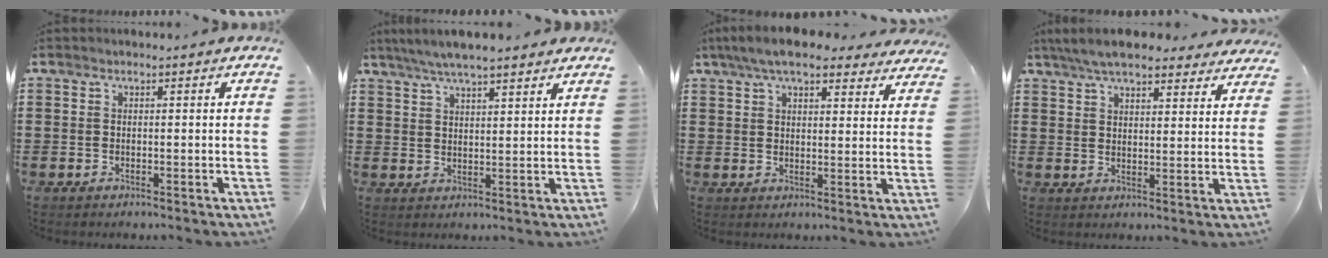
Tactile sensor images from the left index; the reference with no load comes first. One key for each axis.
{"total": 4.7, "fx": 4.1, "fy": 0.5, "fz": 2.2, "tx": -0.054, "ty": -0.006, "tz": 0.073}
{"total": 7.5, "fx": 6.3, "fy": 1.6, "fz": 3.8, "tx": -0.084, "ty": -0.011, "tz": 0.115}
{"total": 7.1, "fx": 6.3, "fy": 1.3, "fz": 2.9, "tx": -0.077, "ty": -0.011, "tz": 0.118}